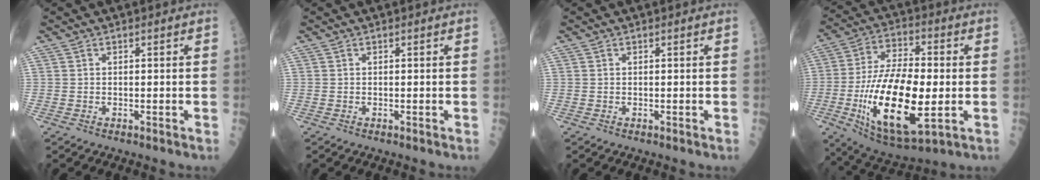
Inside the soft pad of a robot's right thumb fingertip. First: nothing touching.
{"total": 0.0}
{"total": 0.0}
{"total": 23.9, "force": [-4.2, 9.6, 21.5], "torque": [-0.411, 0.002, -0.057]}